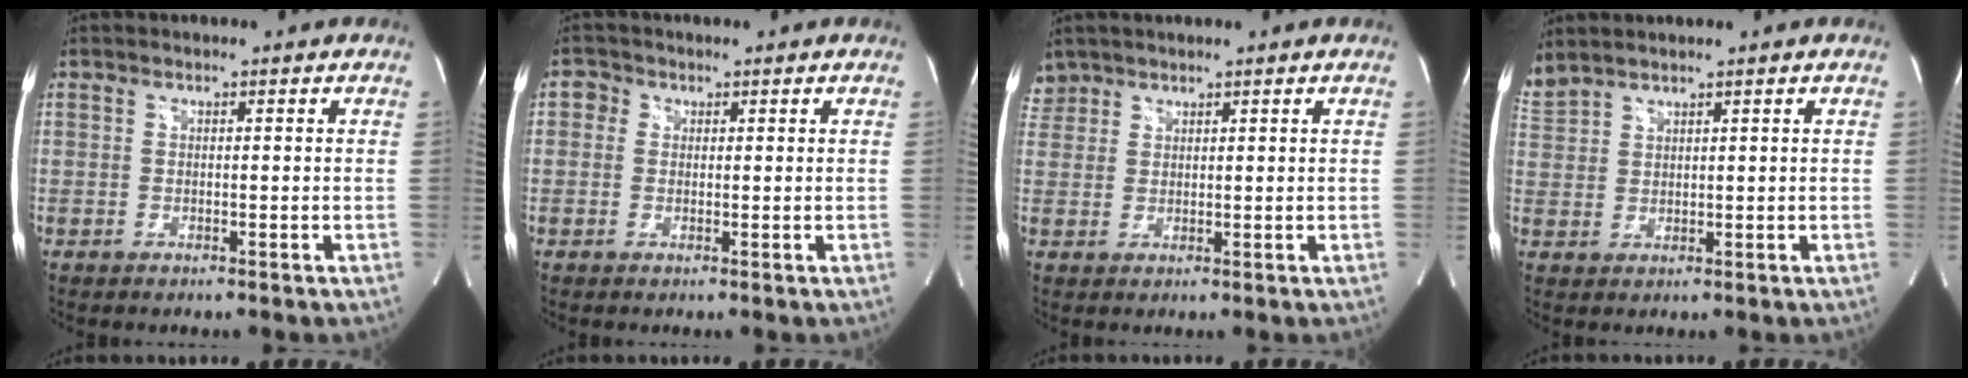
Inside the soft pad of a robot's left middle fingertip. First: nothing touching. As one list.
[{"total": 1.8, "force": [0.6, 1.6, 0.5], "torque": [0.000, 0.004, 0.004]}, {"total": 2.7, "force": [2.3, 1.4, -0.3], "torque": [0.010, 0.012, 0.046]}, {"total": 4.0, "force": [3.9, 0.1, 1.1], "torque": [-0.047, 0.021, 0.092]}]